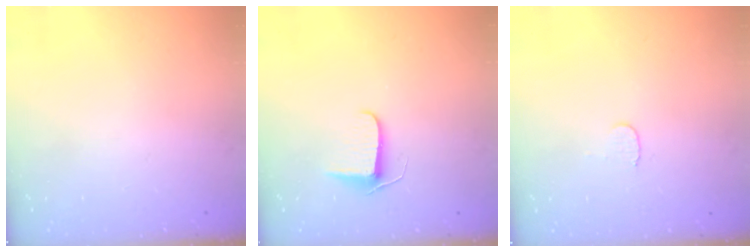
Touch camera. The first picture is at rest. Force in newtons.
{"total": 6.3, "press": 6.2, "slide": 0.5}
{"total": 3.5, "press": 3.5, "slide": 0.3}